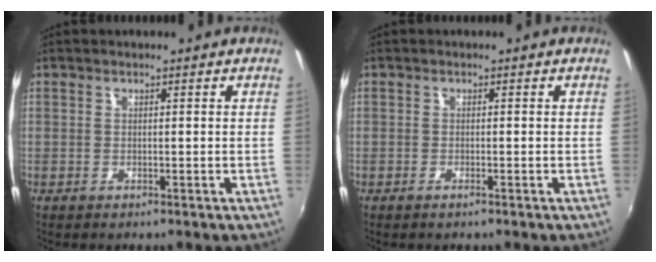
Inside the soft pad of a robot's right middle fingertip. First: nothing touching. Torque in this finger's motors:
{"motor_torque": [-0.37, -0.06, 0.05, 0.00]}